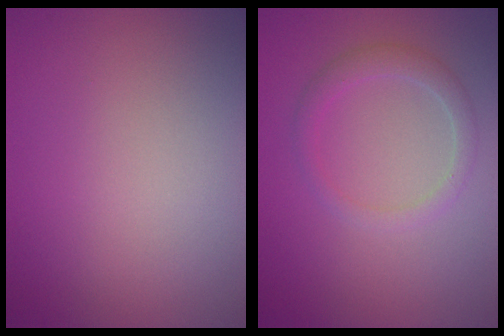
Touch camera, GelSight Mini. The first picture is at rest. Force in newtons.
{"total": 1.8, "press": 1.8, "slide": 0.1}